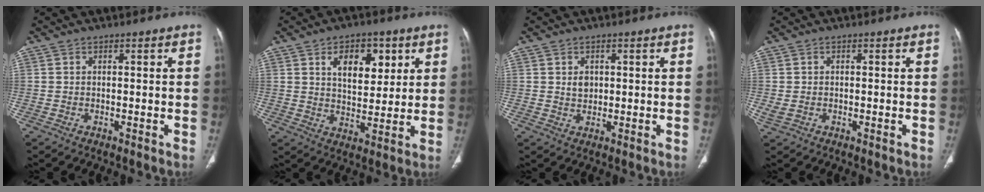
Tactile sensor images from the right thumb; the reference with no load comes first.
{"total": 10.8, "force": [4.5, 6.4, 7.5], "torque": [-0.077, -0.021, 0.073]}
{"total": 2.4, "force": [0.6, 1.9, 1.4], "torque": [-0.014, -0.004, 0.014]}
{"total": 1.8, "force": [-0.3, 1.2, 1.3], "torque": [-0.037, 0.008, 0.001]}